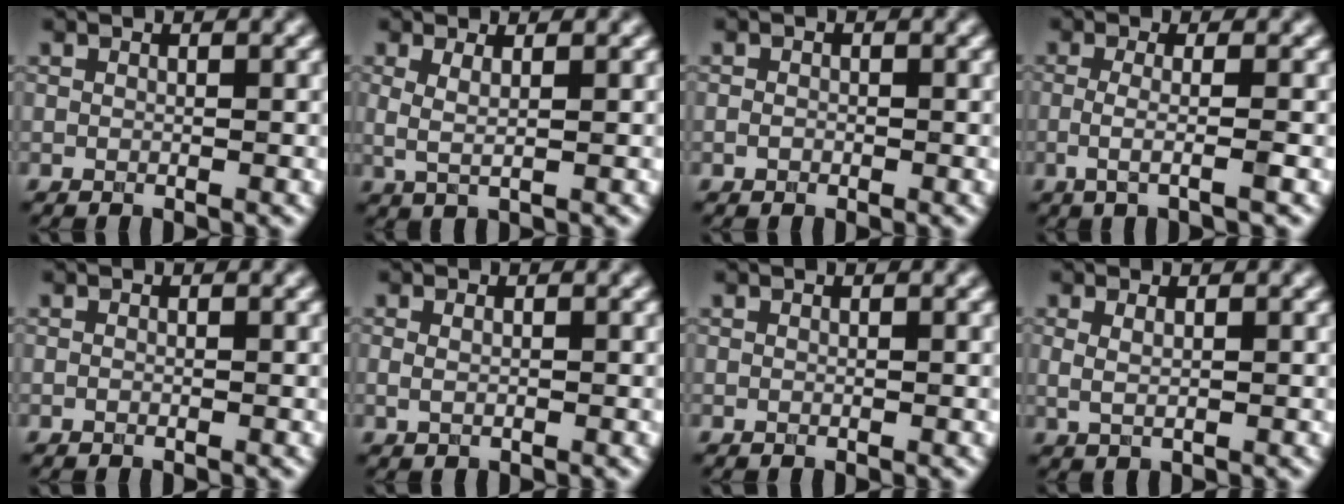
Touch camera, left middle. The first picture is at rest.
{"total": 1.9, "force": [0.6, 0.6, 1.7], "torque": [-0.029, -0.005, 0.011]}
{"total": 0.7, "force": [-0.3, 0.6, 0.3], "torque": [-0.005, -0.002, -0.007]}
{"total": 3.0, "force": [-0.4, 0.9, 2.8], "torque": [-0.044, -0.010, -0.013]}
{"total": 0.0}
{"total": 0.8, "force": [0.0, 0.4, 0.8], "torque": [-0.017, -0.001, 0.001]}
{"total": 0.0}
{"total": 1.4, "force": [0.4, 0.5, 1.2], "torque": [-0.023, -0.004, 0.010]}